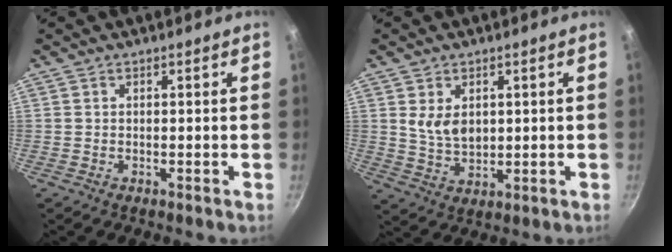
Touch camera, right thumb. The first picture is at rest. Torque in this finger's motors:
{"motor_torque": [0.68, 0.95, 0.35, -0.23, 0.05]}